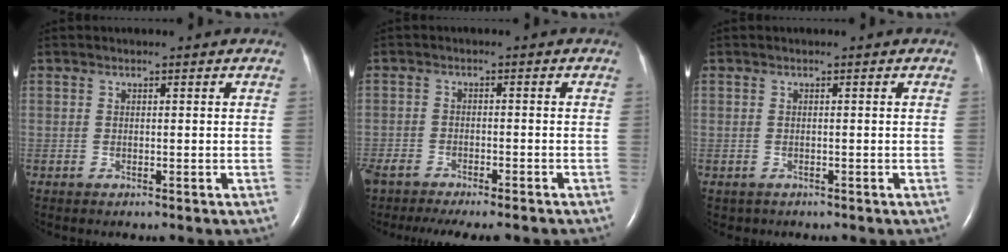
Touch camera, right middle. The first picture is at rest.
{"total": 14.7, "force": [-12.4, 3.7, 6.9], "torque": [-0.164, -0.028, -0.171]}
{"total": 0.0}